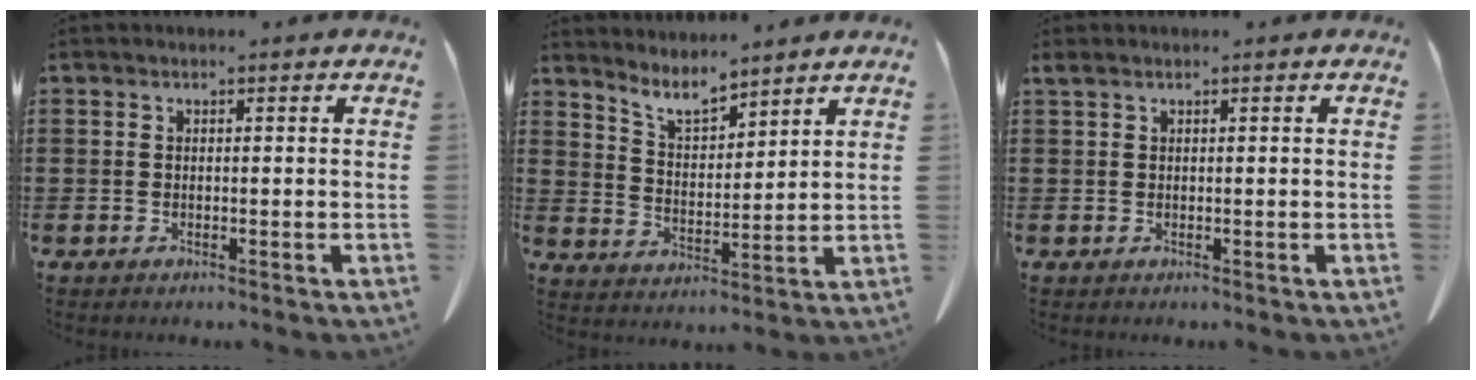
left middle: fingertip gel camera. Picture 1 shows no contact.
{"total": 5.8, "force": [5.4, 0.9, 1.9], "torque": [-0.055, -0.024, 0.097]}
{"total": 0.6, "force": [0.3, 0.1, 0.5], "torque": [-0.011, 0.002, 0.006]}